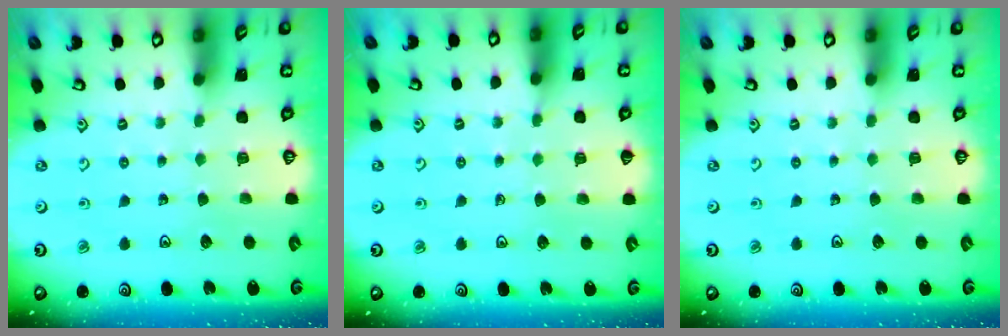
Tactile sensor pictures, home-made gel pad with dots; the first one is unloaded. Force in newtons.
{"total": 1.9, "press": 1.9, "slide": 0.3}
{"total": 0.0}